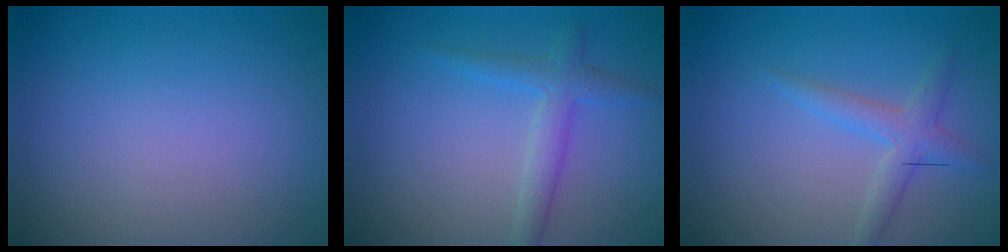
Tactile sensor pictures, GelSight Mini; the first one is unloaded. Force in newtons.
{"total": 2.3, "press": 2.3, "slide": 0.1}
{"total": 2.1, "press": 2.1, "slide": 0.1}